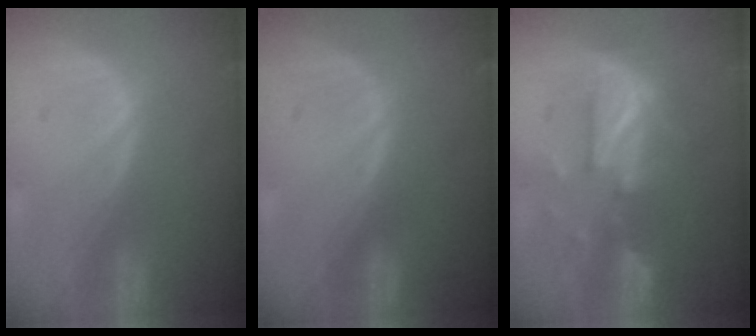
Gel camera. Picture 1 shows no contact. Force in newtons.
{"total": 0.0}
{"total": 8.2, "press": 8.2, "slide": 0.4}